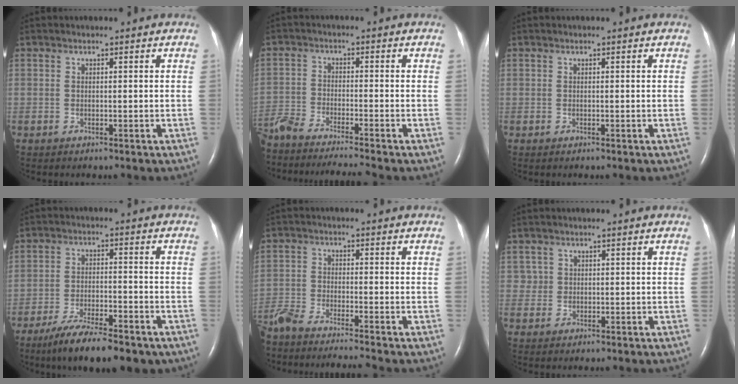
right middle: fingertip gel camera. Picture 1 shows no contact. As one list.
[{"total": 13.3, "force": [-12.2, -0.8, 5.2], "torque": [-0.085, -0.016, -0.205]}, {"total": 0.0}, {"total": 12.4, "force": [-9.2, 3.0, 7.8], "torque": [-0.125, -0.019, -0.145]}, {"total": 11.8, "force": [-10.8, -0.5, 4.8], "torque": [-0.079, -0.017, -0.182]}, {"total": 1.4, "force": [0.5, 1.3, -0.2], "torque": [0.017, 0.003, 0.004]}]